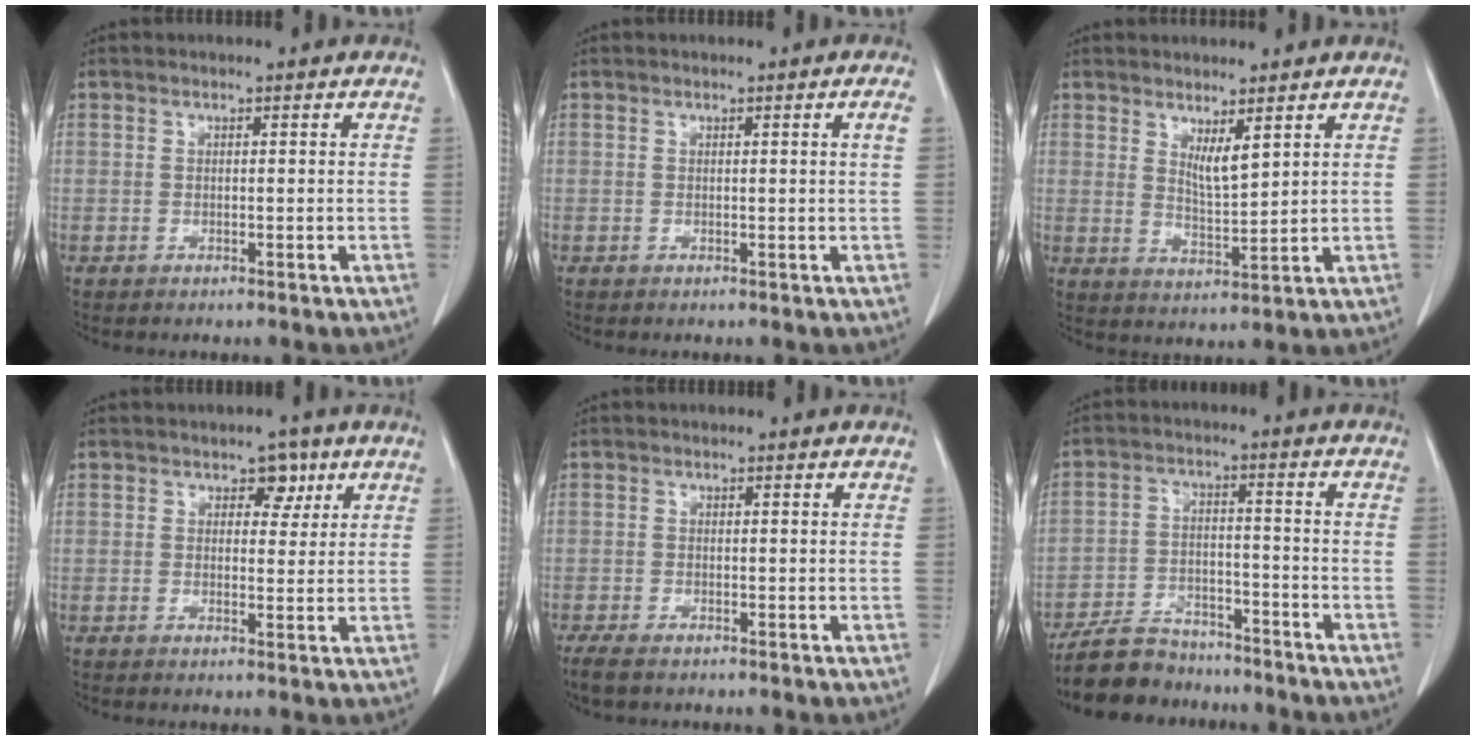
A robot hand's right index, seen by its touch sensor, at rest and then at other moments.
{"total": 1.0, "force": [0.1, -0.4, 1.0], "torque": [-0.013, 0.000, 0.001]}
{"total": 4.0, "force": [2.4, 0.7, 3.1], "torque": [-0.060, -0.015, 0.051]}
{"total": 3.1, "force": [1.5, 2.1, 1.8], "torque": [-0.016, 0.006, 0.017]}
{"total": 3.2, "force": [-2.5, 1.0, 1.8], "torque": [-0.034, -0.008, -0.041]}
{"total": 9.5, "force": [-8.5, 3.8, 1.9], "torque": [-0.038, 0.006, -0.149]}